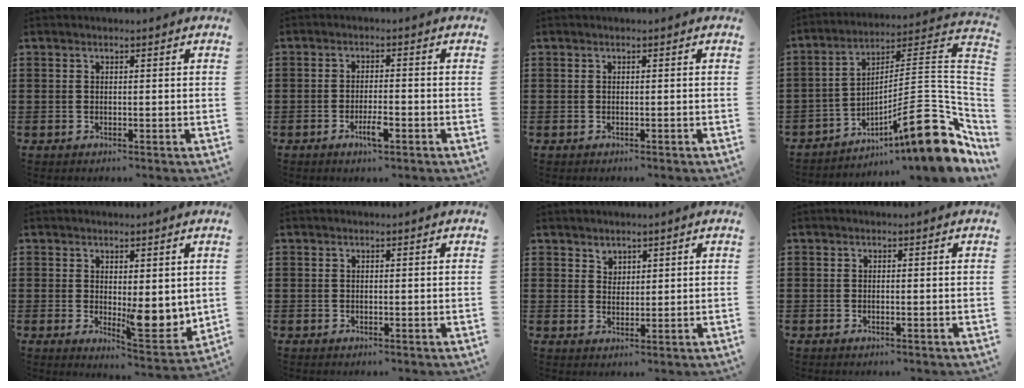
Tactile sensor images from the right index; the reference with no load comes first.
{"total": 3.6, "force": [-1.8, 0.9, 3.0], "torque": [-0.064, -0.002, -0.036]}
{"total": 0.0}
{"total": 16.4, "force": [-7.7, 4.1, 13.9], "torque": [-0.182, 0.005, -0.127]}
{"total": 5.3, "force": [0.6, 2.6, 4.6], "torque": [-0.049, -0.012, 0.009]}
{"total": 0.0}
{"total": 2.2, "force": [1.6, 1.4, 0.1], "torque": [-0.008, 0.006, 0.032]}
{"total": 0.0}